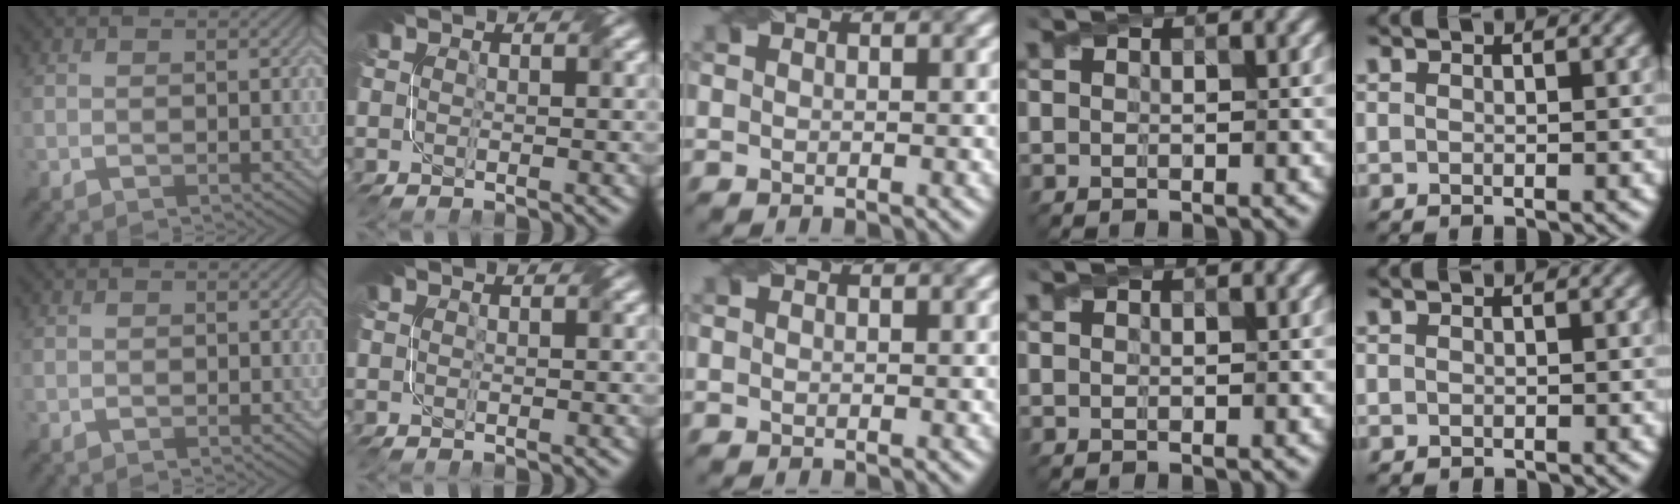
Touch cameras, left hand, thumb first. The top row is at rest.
{}